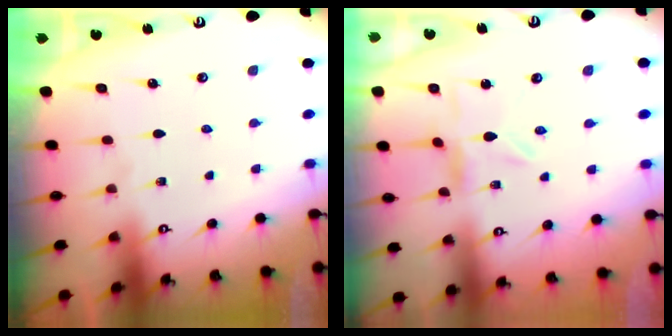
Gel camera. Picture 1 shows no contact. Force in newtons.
{"total": 1.4, "press": 1.4, "slide": 0.3}